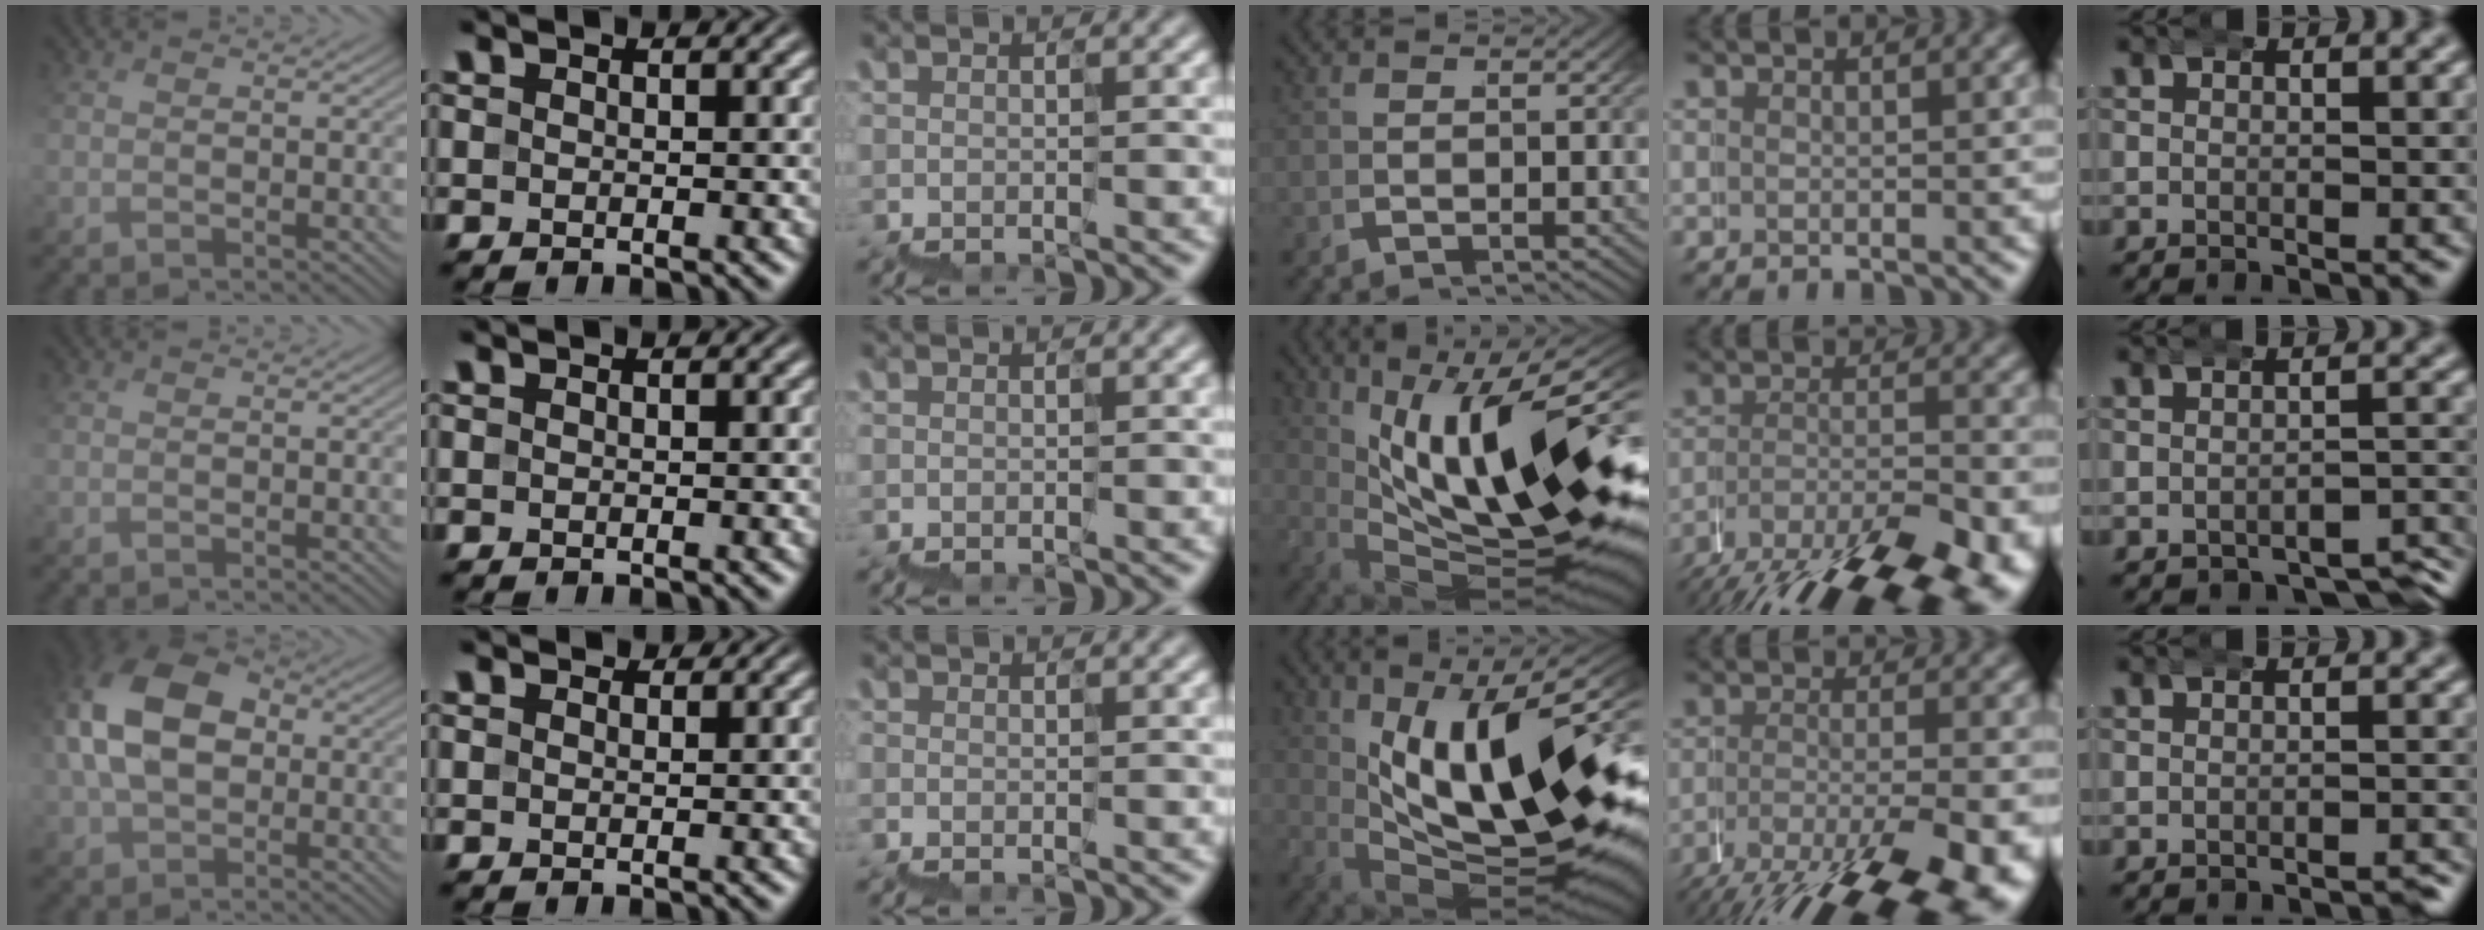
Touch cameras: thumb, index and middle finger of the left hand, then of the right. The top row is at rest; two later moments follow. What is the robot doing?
{"motion": "wrap", "object": "belt"}